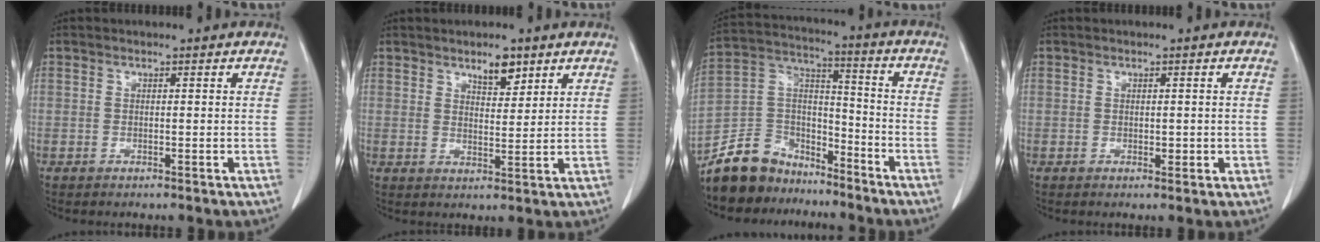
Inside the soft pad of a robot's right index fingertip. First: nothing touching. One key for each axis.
{"total": 4.2, "fx": 3.0, "fy": 1.5, "fz": 2.6, "tx": -0.041, "ty": -0.002, "tz": 0.050}
{"total": 11.8, "fx": -9.6, "fy": 6.5, "fz": 1.9, "tx": -0.048, "ty": 0.051, "tz": -0.177}
{"total": 1.1, "fx": -0.1, "fy": 0.8, "fz": 0.8, "tx": -0.009, "ty": 0.000, "tz": 0.001}